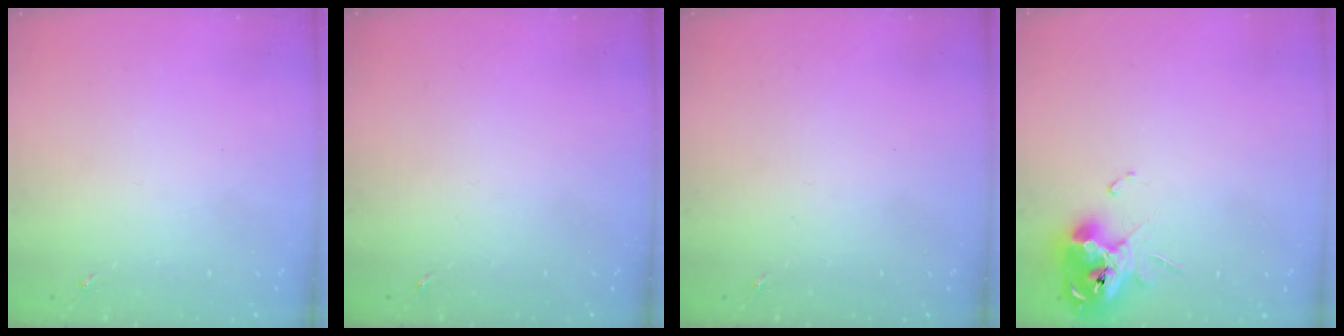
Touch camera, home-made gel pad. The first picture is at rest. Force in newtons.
{"total": 0.0}
{"total": 0.0}
{"total": 12.4, "press": 12.2, "slide": 1.6}